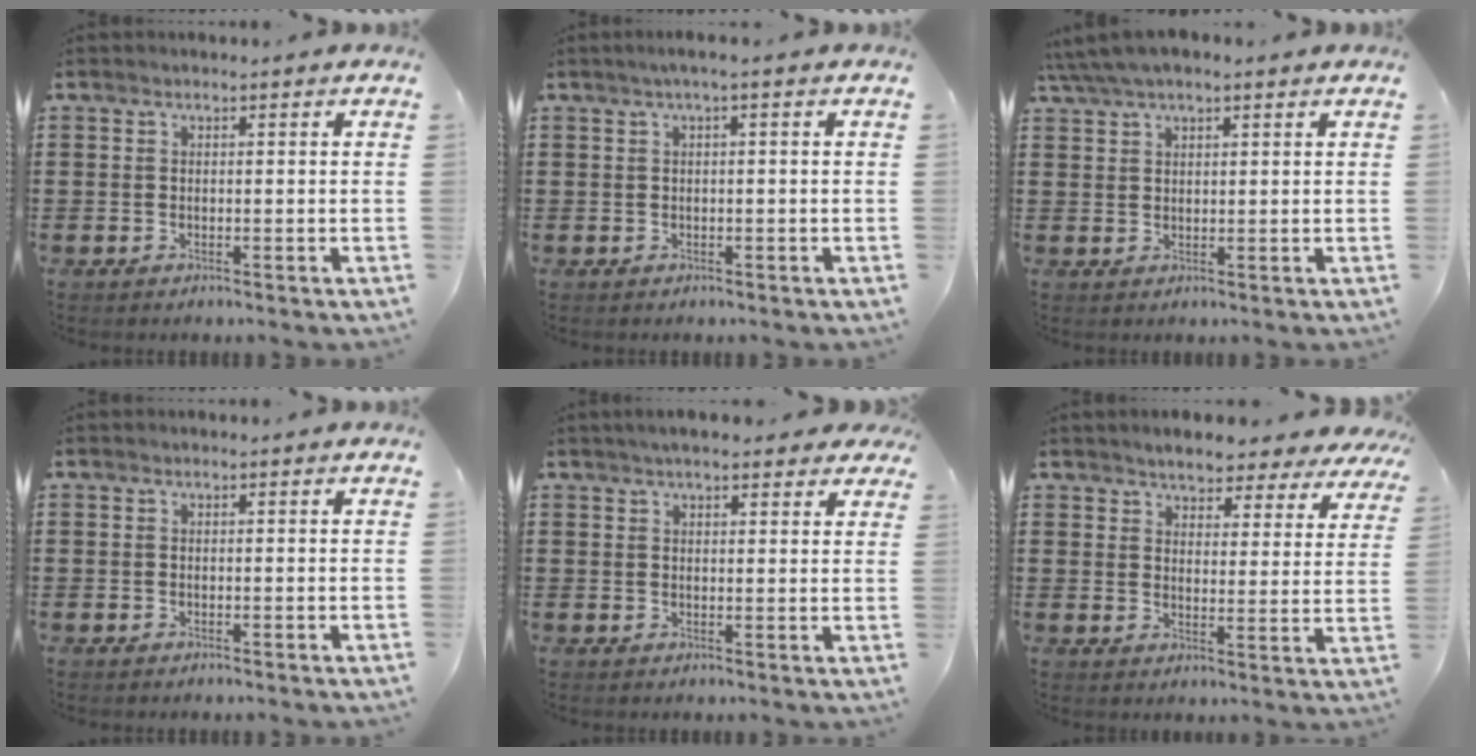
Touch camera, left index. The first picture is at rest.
{"total": 1.3, "force": [-0.2, 0.1, 1.3], "torque": [-0.019, -0.004, -0.003]}
{"total": 3.7, "force": [2.8, 1.1, 2.1], "torque": [-0.048, 0.003, 0.052]}
{"total": 0.0}
{"total": 3.9, "force": [3.2, 1.0, 1.9], "torque": [-0.046, 0.005, 0.058]}
{"total": 4.1, "force": [4.0, 0.6, 0.3], "torque": [-0.028, -0.018, 0.069]}